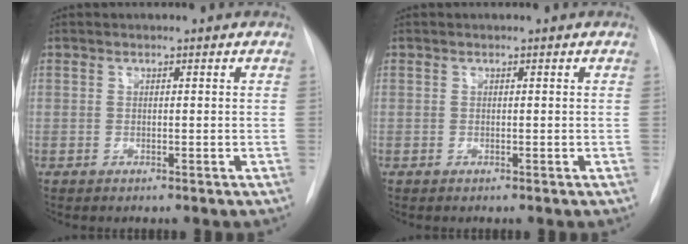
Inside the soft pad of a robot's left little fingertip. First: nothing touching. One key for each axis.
{"total": 0.0}